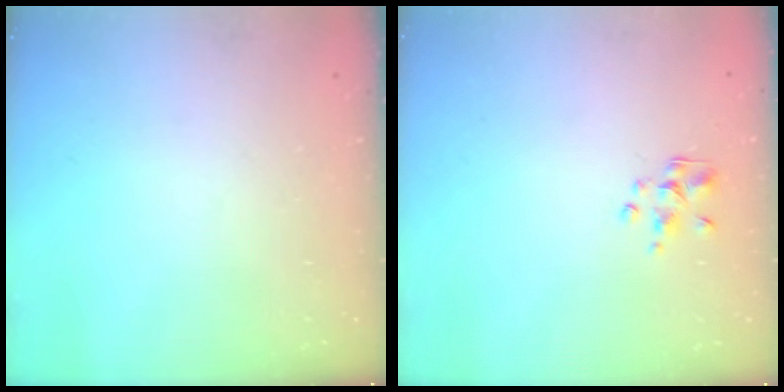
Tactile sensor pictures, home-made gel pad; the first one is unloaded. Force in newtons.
{"total": 1.9, "press": 1.8, "slide": 0.6}